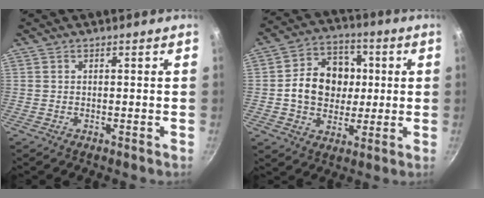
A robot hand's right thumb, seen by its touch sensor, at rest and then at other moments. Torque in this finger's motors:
{"motor_torque": [0.04, 0.13, 0.53, -0.44, 0.09]}